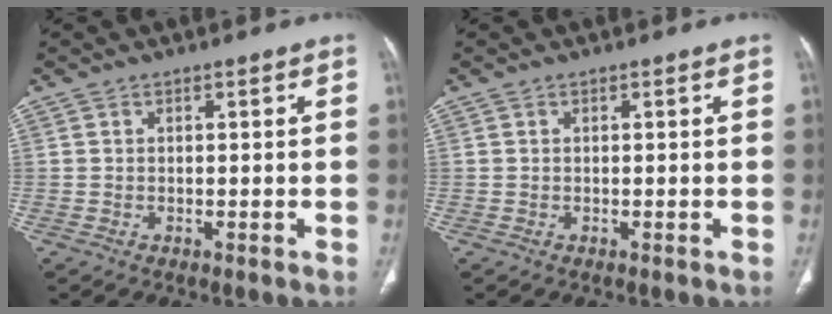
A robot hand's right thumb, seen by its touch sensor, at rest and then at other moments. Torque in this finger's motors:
{"motor_torque": [-0.03, -0.08, 0.23, -0.08, -0.01]}